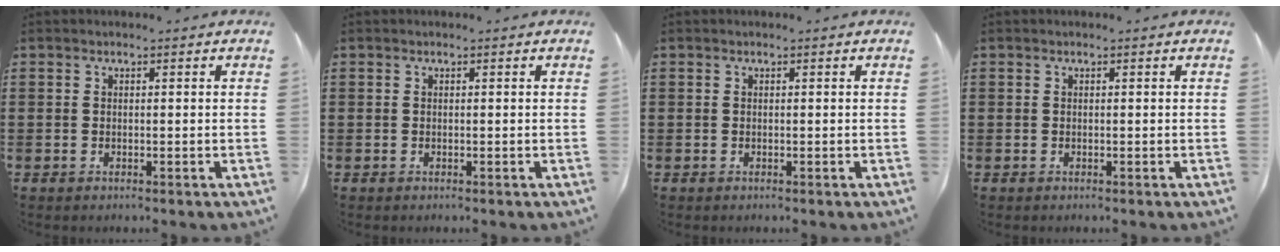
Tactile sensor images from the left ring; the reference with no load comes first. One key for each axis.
{"total": 0.0}
{"total": 0.0}
{"total": 0.0}